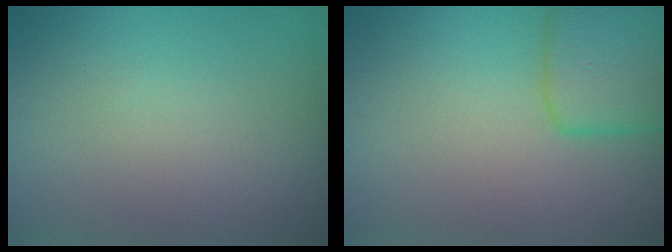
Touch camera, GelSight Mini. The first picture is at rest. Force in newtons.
{"total": 5.0, "press": 5.0, "slide": 0.3}